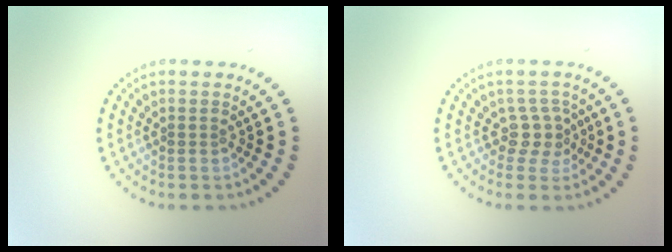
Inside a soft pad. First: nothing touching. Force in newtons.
{"total": 2.1, "press": 1.6, "slide": 1.4}